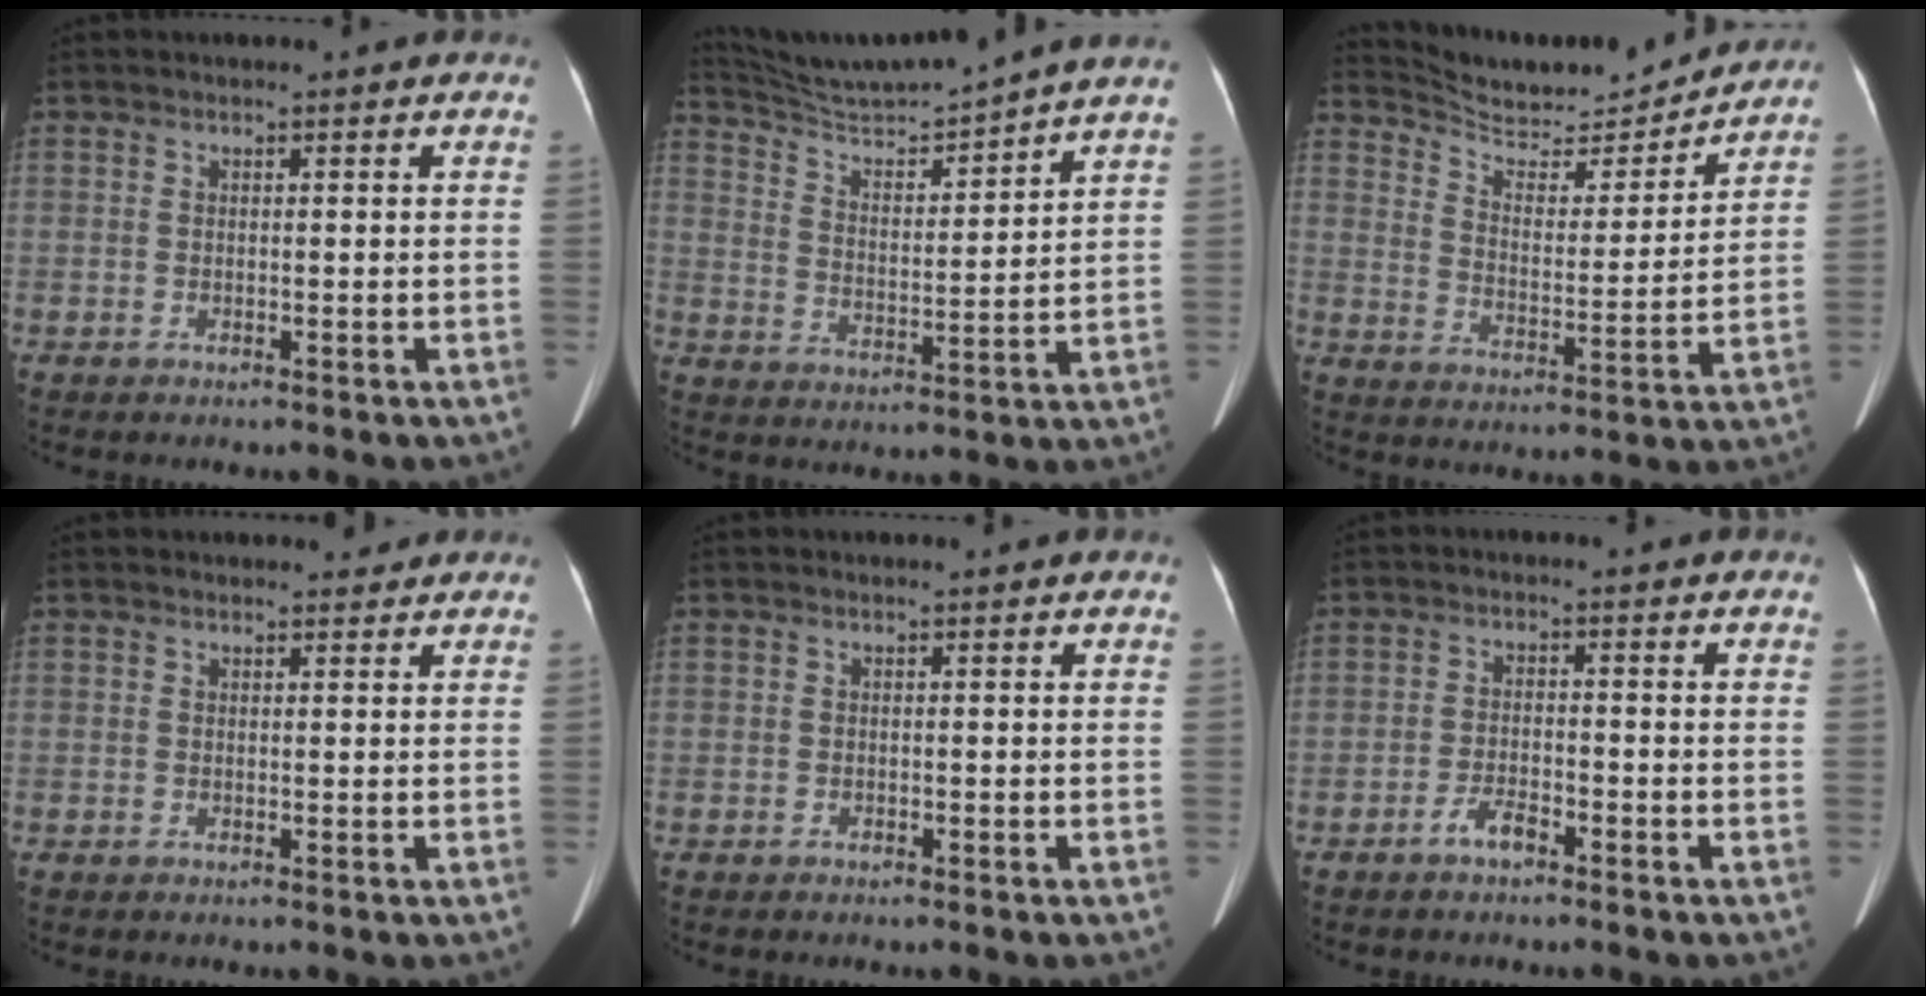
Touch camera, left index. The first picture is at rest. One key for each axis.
{"total": 14.4, "fx": 13.4, "fy": -2.0, "fz": 4.7, "tx": -0.093, "ty": -0.011, "tz": 0.218}
{"total": 13.3, "fx": 13.0, "fy": 2.0, "fz": 2.0, "tx": -0.037, "ty": -0.010, "tz": 0.201}
{"total": 1.9, "fx": 1.8, "fy": 0.7, "fz": 0.2, "tx": 0.001, "ty": 0.004, "tz": 0.021}
{"total": 0.0}
{"total": 2.9, "fx": -2.2, "fy": 0.8, "fz": 1.8, "tx": -0.036, "ty": 0.001, "tz": -0.041}